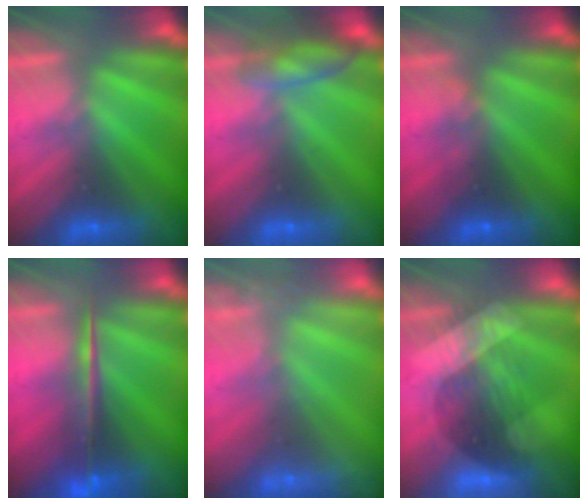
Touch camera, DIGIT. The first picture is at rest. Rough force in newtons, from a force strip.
{"total": 2.8}
{"total": 2.3}
{"total": 7.0}
{"total": 2.4}
{"total": 3.2}